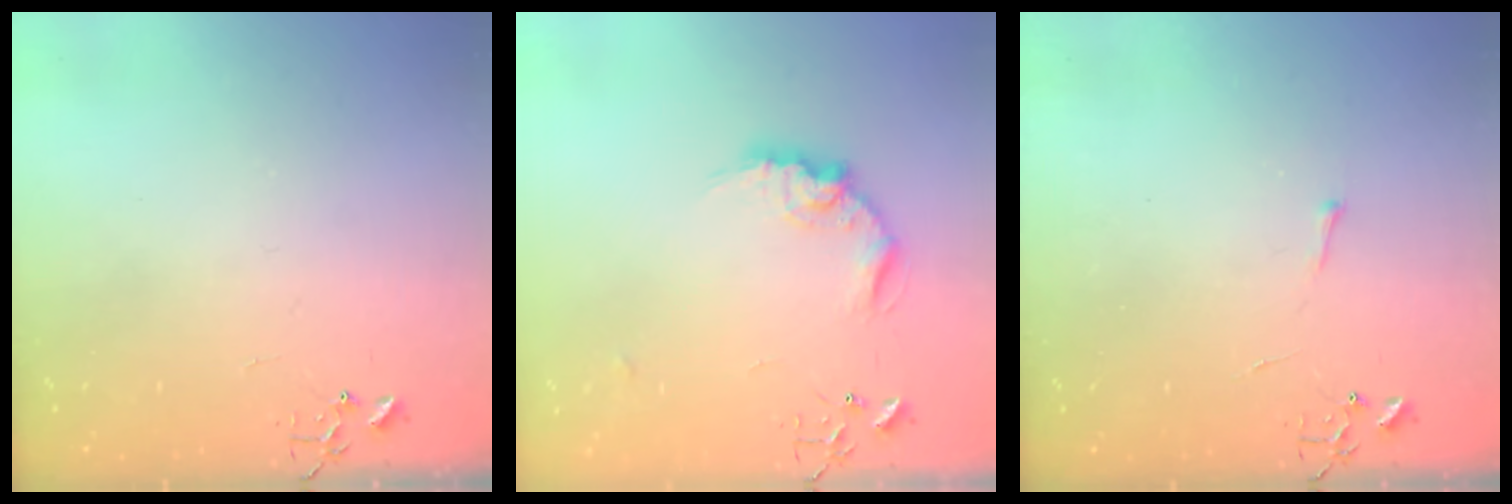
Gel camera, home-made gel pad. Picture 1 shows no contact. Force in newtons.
{"total": 11.4, "press": 11.4, "slide": 0.3}
{"total": 2.9, "press": 2.9, "slide": 0.4}